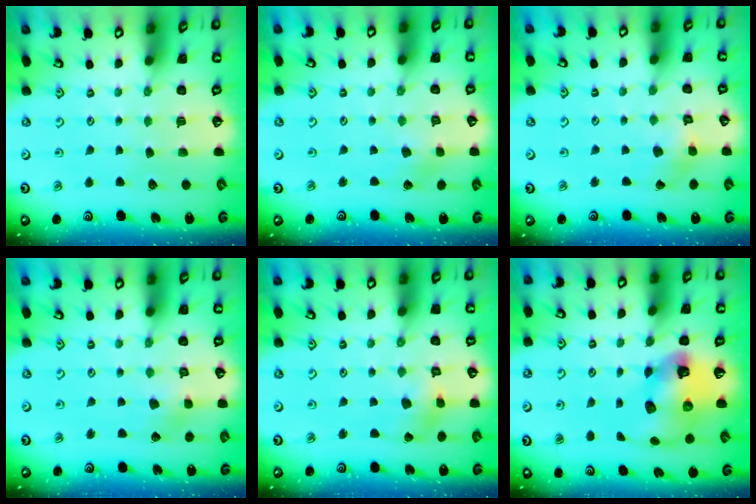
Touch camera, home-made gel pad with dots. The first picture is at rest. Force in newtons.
{"total": 1.7, "press": 1.7, "slide": 0.3}
{"total": 2.6, "press": 2.5, "slide": 0.3}
{"total": 2.9, "press": 2.8, "slide": 0.7}
{"total": 2.8, "press": 2.7, "slide": 0.4}
{"total": 11.8, "press": 11.7, "slide": 1.8}